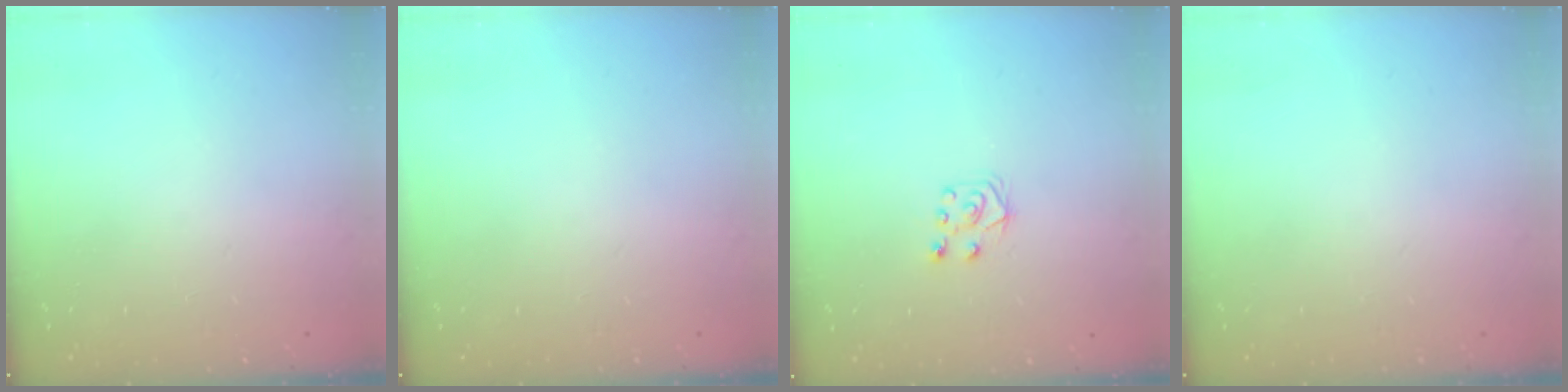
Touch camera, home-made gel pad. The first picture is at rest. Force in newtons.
{"total": 0.0}
{"total": 6.4, "press": 6.4, "slide": 0.6}
{"total": 0.0}